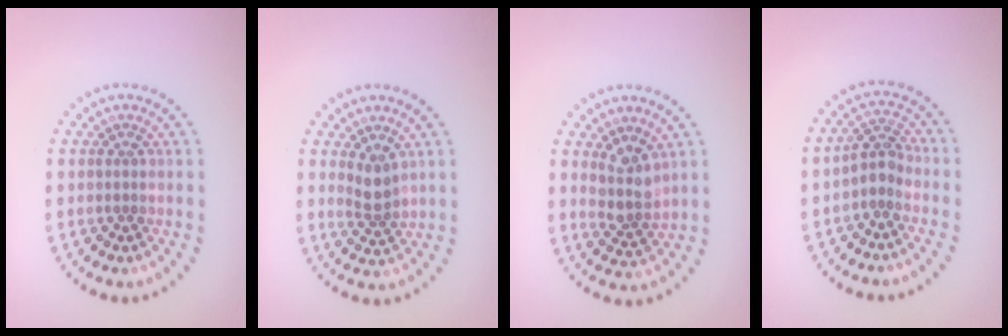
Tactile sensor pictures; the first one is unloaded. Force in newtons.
{"total": 2.1, "press": 1.7, "slide": 1.3}
{"total": 3.0, "press": 2.5, "slide": 1.7}
{"total": 2.0, "press": 1.7, "slide": 1.1}